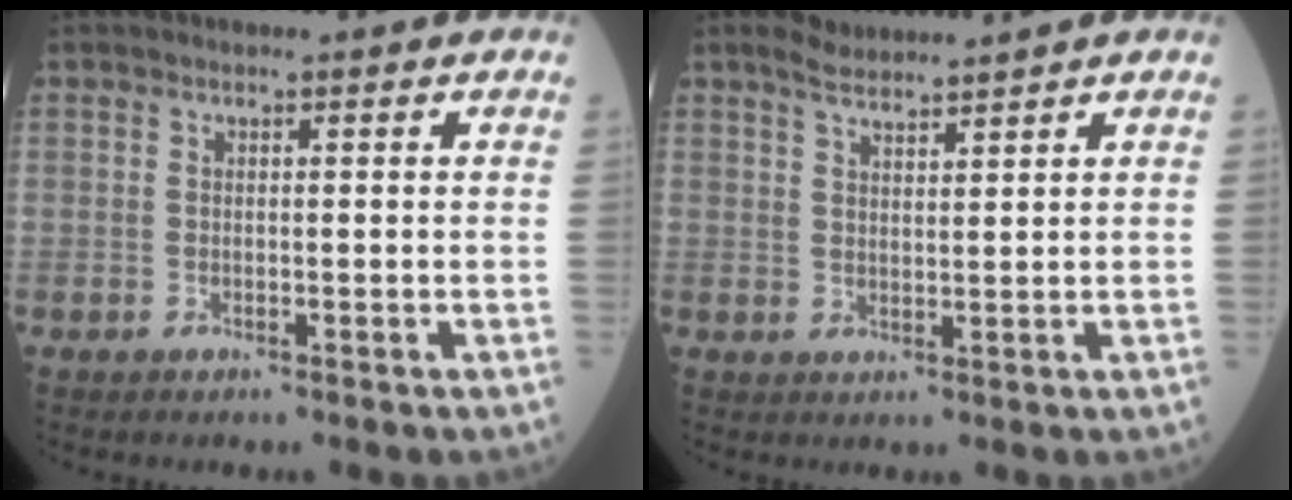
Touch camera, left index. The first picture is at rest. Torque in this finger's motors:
{"motor_torque": [-0.12, -0.05, 0.04, -0.01]}